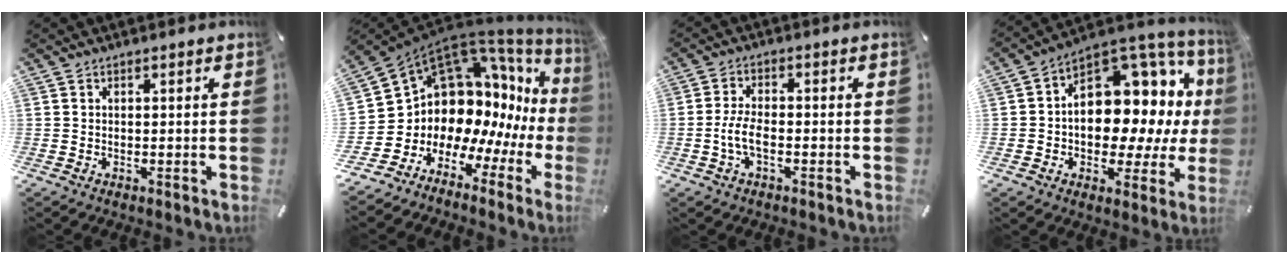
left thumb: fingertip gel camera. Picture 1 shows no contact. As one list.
[{"total": 11.8, "force": [4.1, 9.7, 5.5], "torque": [-0.114, -0.095, 0.091]}, {"total": 5.6, "force": [-1.7, 2.5, 4.7], "torque": [-0.106, 0.003, -0.035]}, {"total": 14.0, "force": [2.4, 10.4, 9.1], "torque": [-0.114, -0.051, 0.043]}]